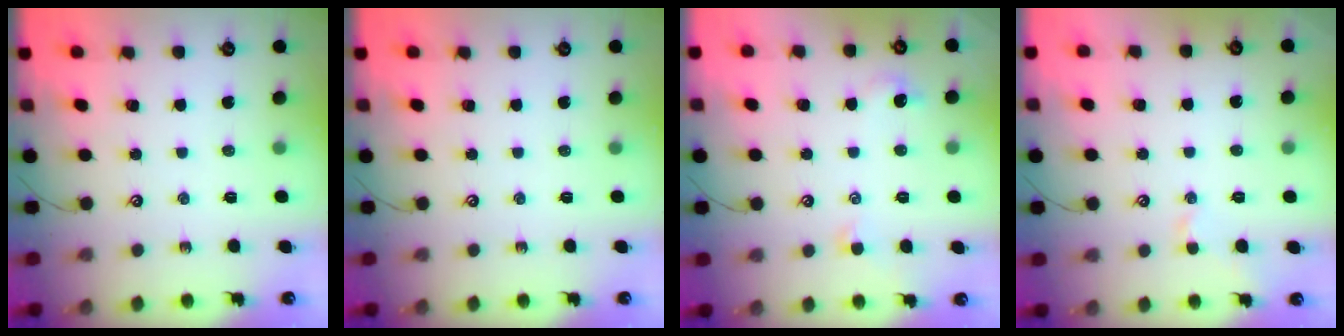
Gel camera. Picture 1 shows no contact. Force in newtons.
{"total": 0.0}
{"total": 2.5, "press": 2.4, "slide": 0.9}
{"total": 1.2, "press": 0.9, "slide": 0.7}